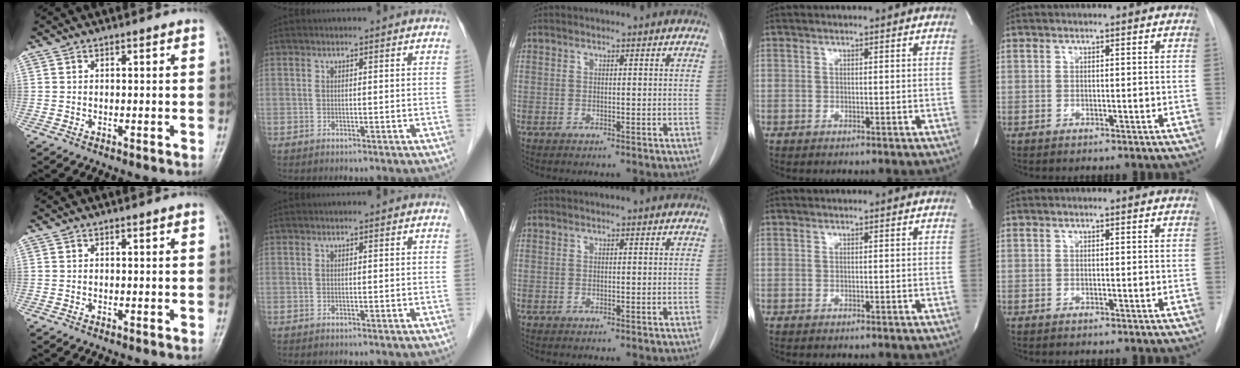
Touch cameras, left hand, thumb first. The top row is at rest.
{"index": {"total": 0.6, "force": [-0.6, 0.0, 0.0], "torque": [0.001, -0.006, -0.010]}}